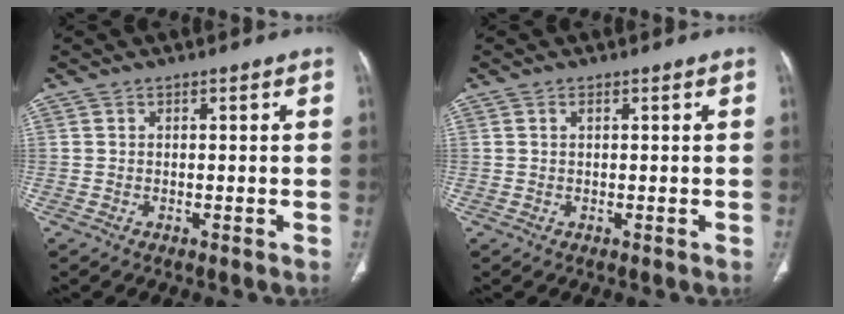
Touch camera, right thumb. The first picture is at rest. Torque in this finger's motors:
{"motor_torque": [1.27, 1.77, 0.11, -0.24, -0.02]}